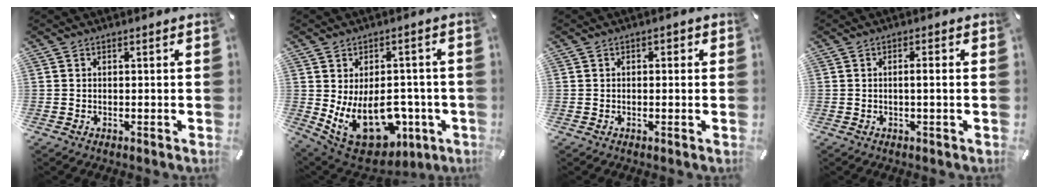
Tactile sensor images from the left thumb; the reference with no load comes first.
{"total": 17.3, "force": [-2.0, 12.6, 11.6], "torque": [-0.178, -0.024, -0.009]}
{"total": 1.0, "force": [-0.1, 0.6, 0.8], "torque": [-0.014, 0.005, -0.004]}
{"total": 2.3, "force": [-0.2, 0.1, 2.3], "torque": [-0.042, -0.001, -0.005]}